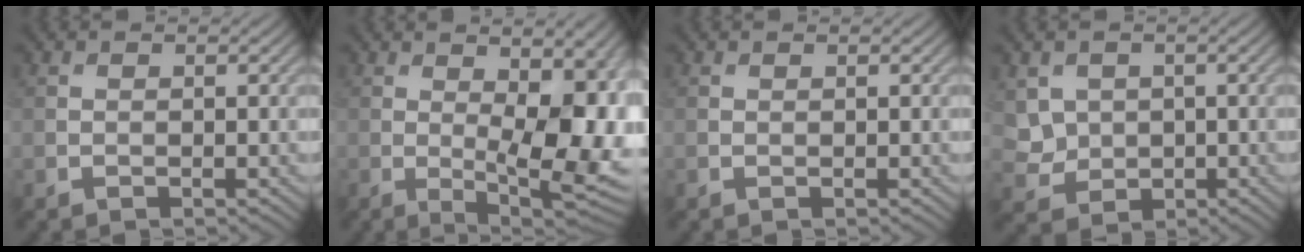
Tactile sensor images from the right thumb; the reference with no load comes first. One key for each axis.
{"total": 14.0, "fx": 0.5, "fy": 5.3, "fz": 12.9, "tx": -0.160, "ty": -0.001, "tz": 0.016}
{"total": 0.0}
{"total": 4.9, "fx": 0.8, "fy": 4.3, "fz": 2.0, "tx": -0.068, "ty": -0.009, "tz": 0.015}